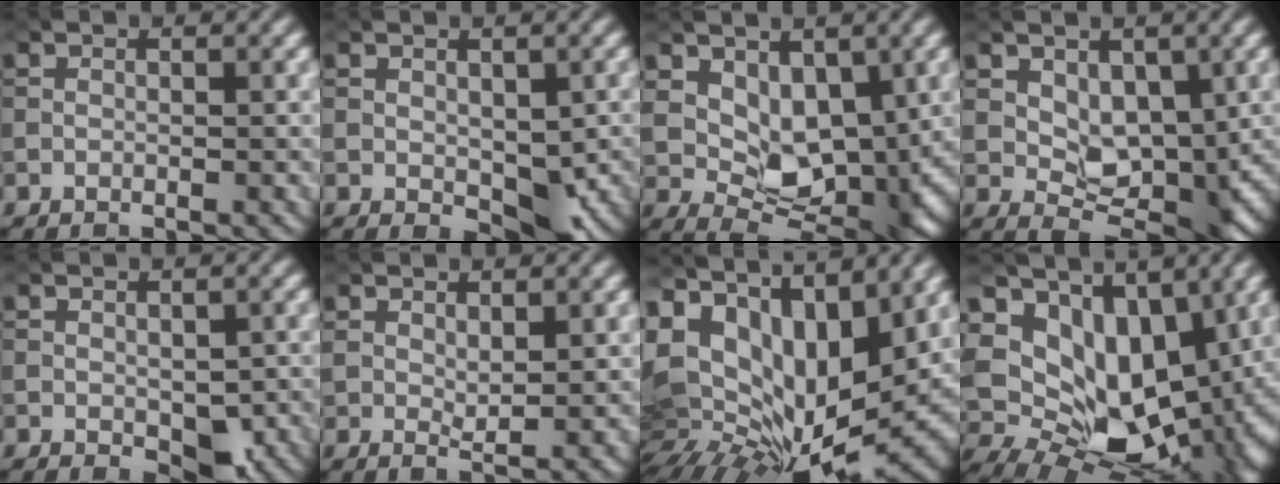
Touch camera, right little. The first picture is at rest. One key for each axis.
{"total": 5.4, "fx": -0.6, "fy": 3.1, "fz": 4.4, "tx": -0.076, "ty": -0.016, "tz": 0.000}
{"total": 6.9, "fx": 1.9, "fy": 4.5, "fz": 4.8, "tx": -0.081, "ty": -0.019, "tz": 0.036}
{"total": 5.0, "fx": 1.2, "fy": 3.3, "fz": 3.5, "tx": -0.047, "ty": -0.015, "tz": 0.026}
{"total": 4.2, "fx": -1.0, "fy": 2.3, "fz": 3.3, "tx": -0.051, "ty": -0.017, "tz": -0.006}
{"total": 1.8, "fx": 1.3, "fy": 0.5, "fz": 1.1, "tx": -0.020, "ty": -0.003, "tz": 0.028}
{"total": 18.1, "fx": 3.4, "fy": 10.4, "fz": 14.5, "tx": -0.244, "ty": -0.015, "tz": 0.102}
{"total": 15.9, "fx": 2.5, "fy": 11.0, "fz": 11.2, "tx": -0.197, "ty": -0.033, "tz": 0.066}